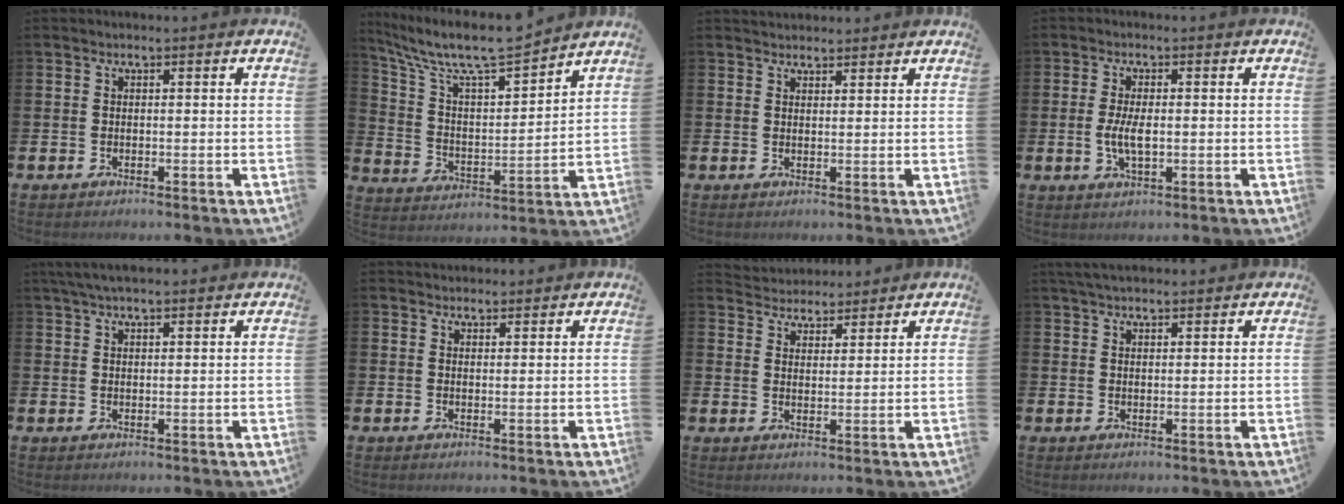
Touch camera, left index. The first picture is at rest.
{"total": 10.1, "force": [9.1, 1.8, 3.9], "torque": [-0.105, -0.066, 0.154]}
{"total": 2.2, "force": [2.1, 0.6, -0.1], "torque": [0.009, -0.007, 0.037]}
{"total": 4.0, "force": [-0.2, 1.7, 3.6], "torque": [-0.072, 0.000, -0.008]}
{"total": 3.6, "force": [3.1, 0.7, 1.6], "torque": [-0.034, -0.003, 0.057]}
{"total": 2.3, "force": [2.1, 0.7, -0.2], "torque": [0.010, -0.008, 0.038]}
{"total": 4.1, "force": [3.9, 1.0, -0.6], "torque": [-0.008, -0.019, 0.073]}
{"total": 3.3, "force": [3.1, 0.8, 1.0], "torque": [-0.022, -0.007, 0.057]}